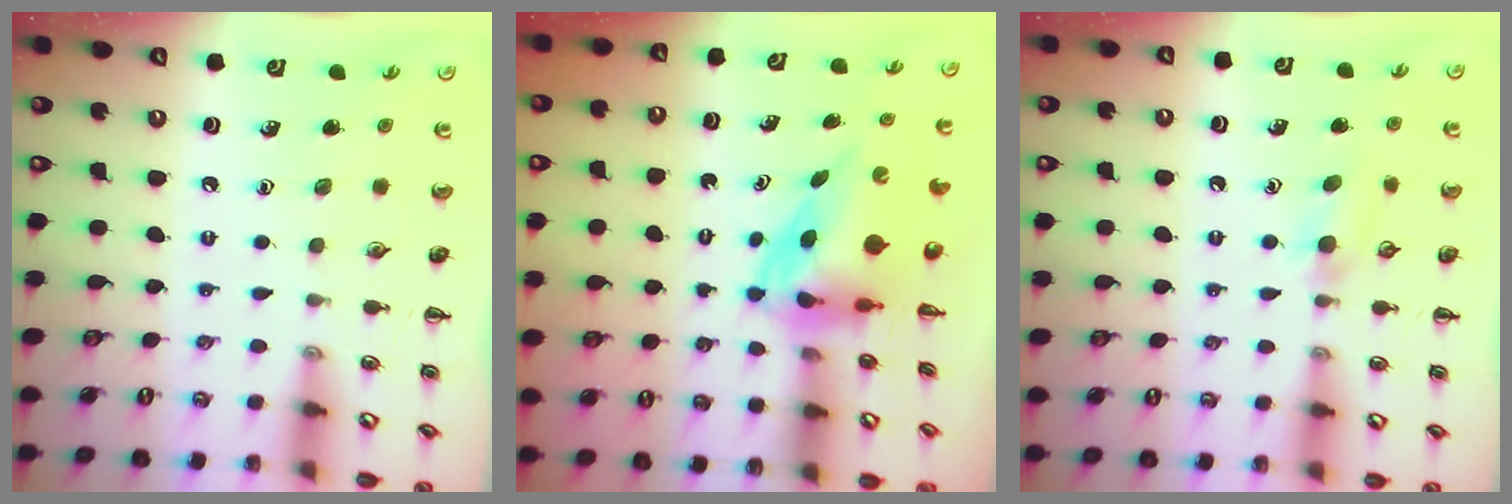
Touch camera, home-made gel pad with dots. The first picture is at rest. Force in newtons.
{"total": 3.8, "press": 3.7, "slide": 1.0}
{"total": 6.1, "press": 5.8, "slide": 1.7}